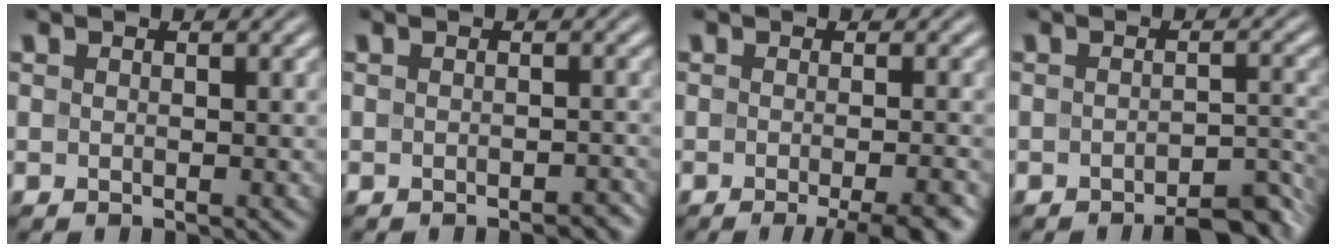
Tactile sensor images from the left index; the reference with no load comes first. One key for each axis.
{"total": 1.2, "fx": -0.9, "fy": 0.4, "fz": 0.6, "tx": -0.010, "ty": 0.000, "tz": -0.009}
{"total": 4.9, "fx": -2.5, "fy": 1.1, "fz": 4.0, "tx": -0.038, "ty": -0.003, "tz": -0.032}
{"total": 4.0, "fx": -3.2, "fy": 1.1, "fz": 2.2, "tx": -0.023, "ty": 0.007, "tz": -0.040}